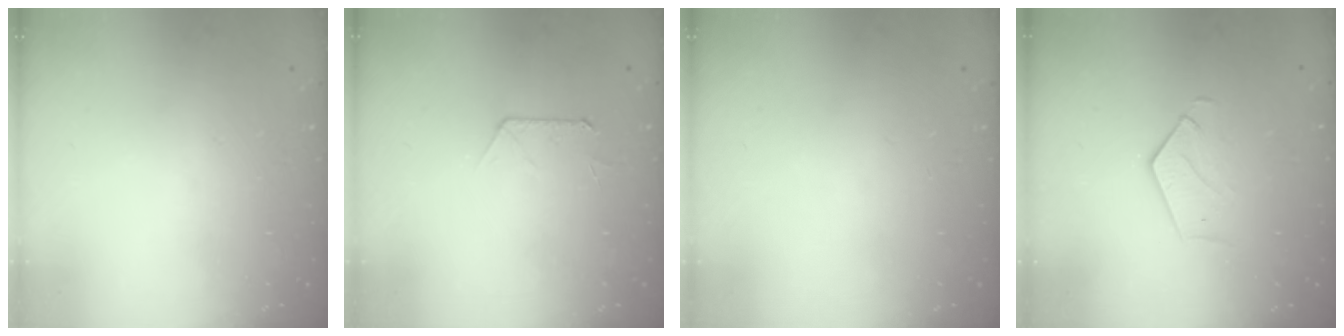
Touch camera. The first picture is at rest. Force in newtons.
{"total": 5.2, "press": 5.1, "slide": 0.4}
{"total": 0.0}
{"total": 2.8, "press": 2.8, "slide": 0.2}